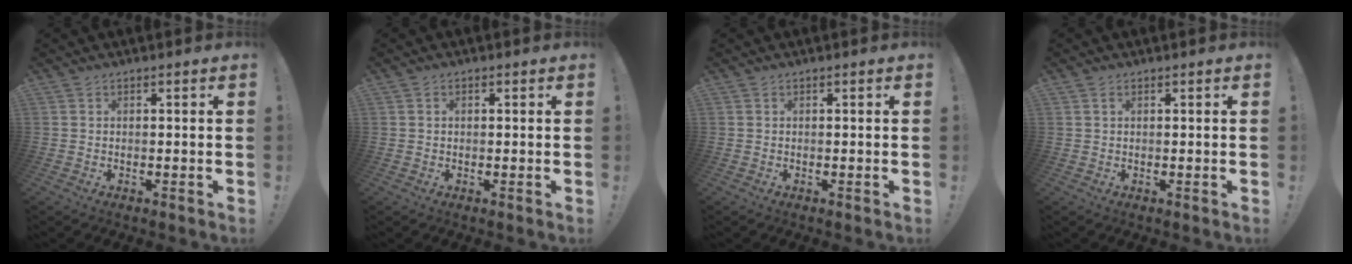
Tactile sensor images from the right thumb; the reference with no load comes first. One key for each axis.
{"total": 0.8, "fx": 0.1, "fy": 0.6, "fz": 0.4, "tx": -0.011, "ty": 0.005, "tz": 0.002}
{"total": 0.0}
{"total": 0.9, "fx": 0.5, "fy": 0.4, "fz": 0.6, "tx": -0.016, "ty": 0.002, "tz": 0.010}